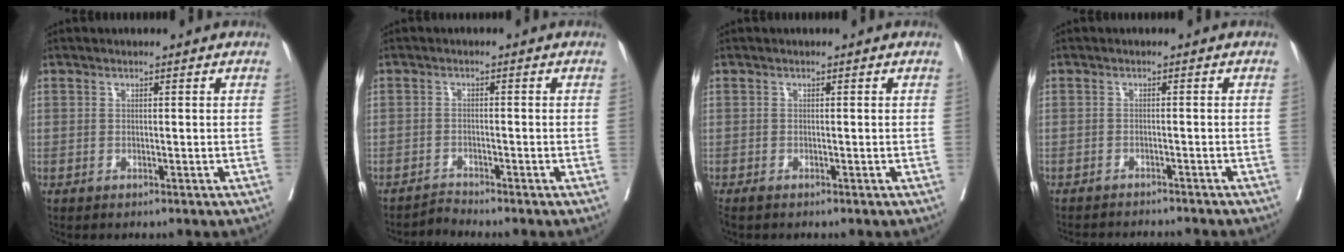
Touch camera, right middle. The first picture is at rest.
{"total": 1.9, "force": [-1.5, -0.8, -0.7], "torque": [0.019, -0.014, -0.025]}
{"total": 1.0, "force": [-0.8, 0.2, 0.4], "torque": [-0.014, -0.006, -0.016]}
{"total": 8.2, "force": [-7.9, 0.5, 2.1], "torque": [-0.019, -0.008, -0.102]}